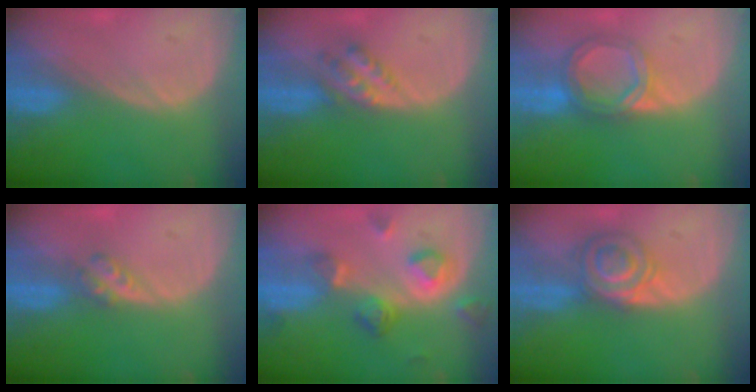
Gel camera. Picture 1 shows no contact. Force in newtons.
{"total": 4.5, "press": 3.9, "slide": 2.2}
{"total": 6.4, "press": 5.7, "slide": 3.0}
{"total": 2.7, "press": 2.3, "slide": 1.3}
{"total": 7.3, "press": 6.9, "slide": 2.5}
{"total": 6.9, "press": 5.9, "slide": 3.5}